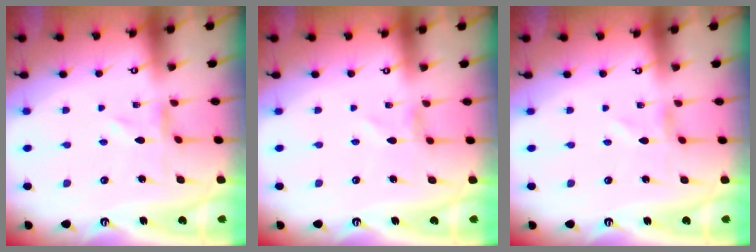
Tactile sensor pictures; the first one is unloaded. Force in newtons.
{"total": 0.6, "press": 0.6, "slide": 0.2}
{"total": 1.0, "press": 0.9, "slide": 0.1}